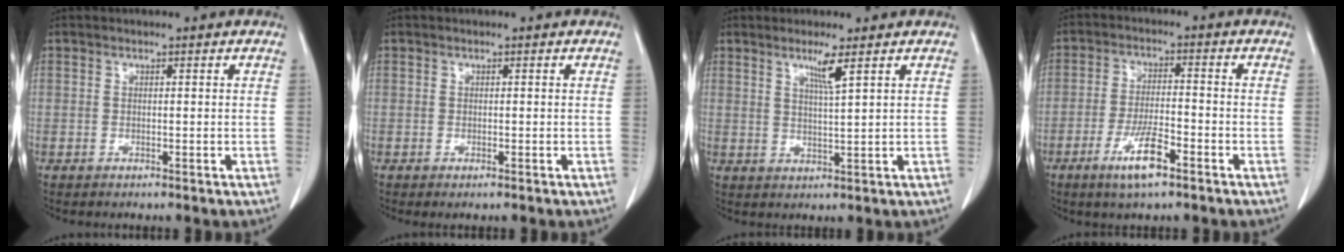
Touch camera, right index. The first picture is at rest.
{"total": 0.5, "force": [-0.3, 0.0, 0.4], "torque": [-0.007, -0.004, -0.004]}
{"total": 3.5, "force": [2.0, -0.7, 2.8], "torque": [-0.055, -0.009, 0.040]}
{"total": 7.0, "force": [-4.1, 1.1, 5.6], "torque": [-0.109, -0.009, -0.072]}